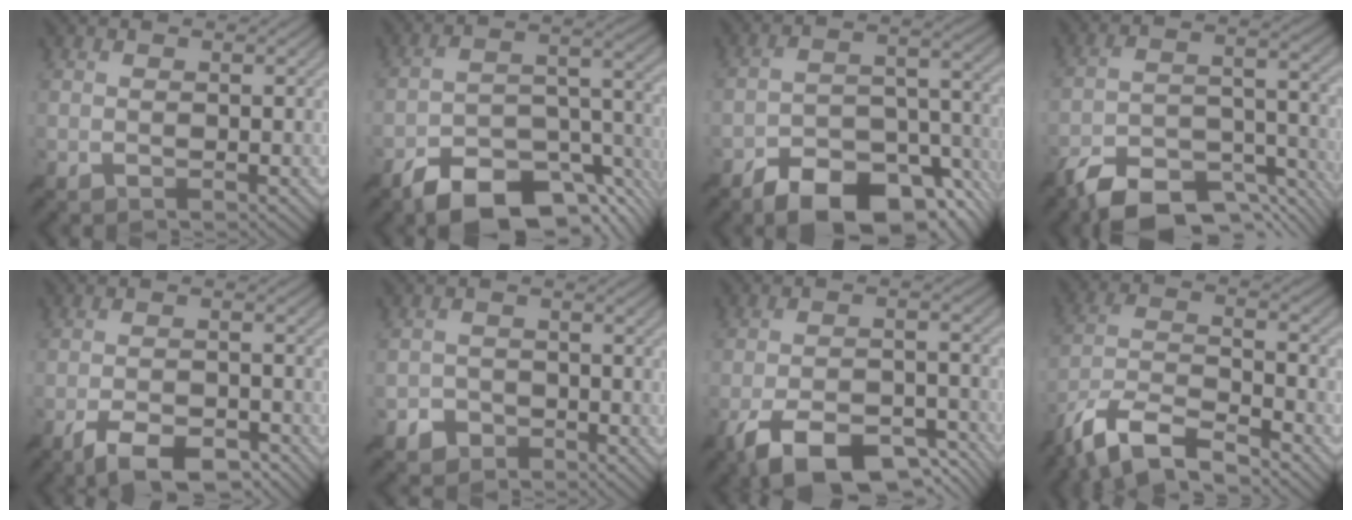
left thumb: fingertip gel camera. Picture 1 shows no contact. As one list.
[{"total": 12.5, "force": [-8.6, 4.6, 7.8], "torque": [-0.128, -0.002, -0.163]}, {"total": 12.6, "force": [-8.6, 5.2, 7.6], "torque": [-0.122, -0.001, -0.153]}, {"total": 12.4, "force": [-9.5, 4.4, 6.6], "torque": [-0.124, -0.004, -0.169]}, {"total": 7.4, "force": [-5.0, 2.3, 4.9], "torque": [-0.089, 0.000, -0.086]}, {"total": 2.5, "force": [-1.5, 1.9, 0.6], "torque": [-0.004, 0.003, -0.035]}, {"total": 11.9, "force": [-7.7, 4.3, 8.0], "torque": [-0.145, -0.006, -0.138]}, {"total": 11.4, "force": [-8.8, 3.0, 6.6], "torque": [-0.143, -0.004, -0.179]}]